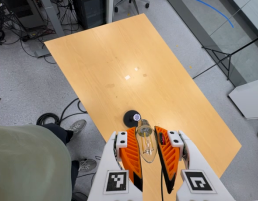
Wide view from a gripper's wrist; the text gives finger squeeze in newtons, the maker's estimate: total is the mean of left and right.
{"total": 20.5, "left": 22.9, "right": 18.0}